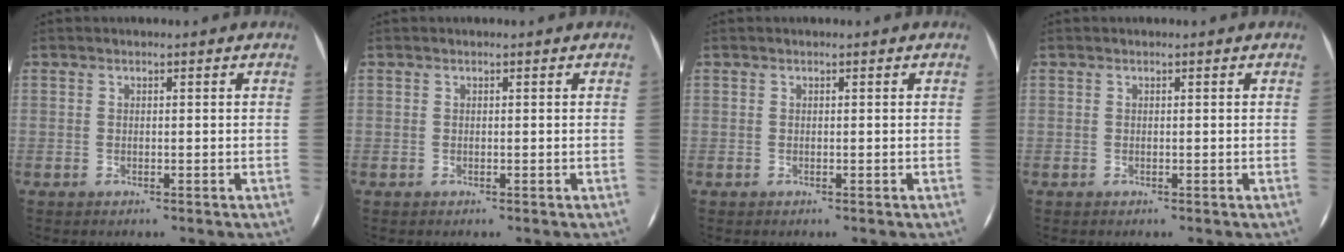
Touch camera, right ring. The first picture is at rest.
{"total": 0.0}
{"total": 0.0}
{"total": 0.0}